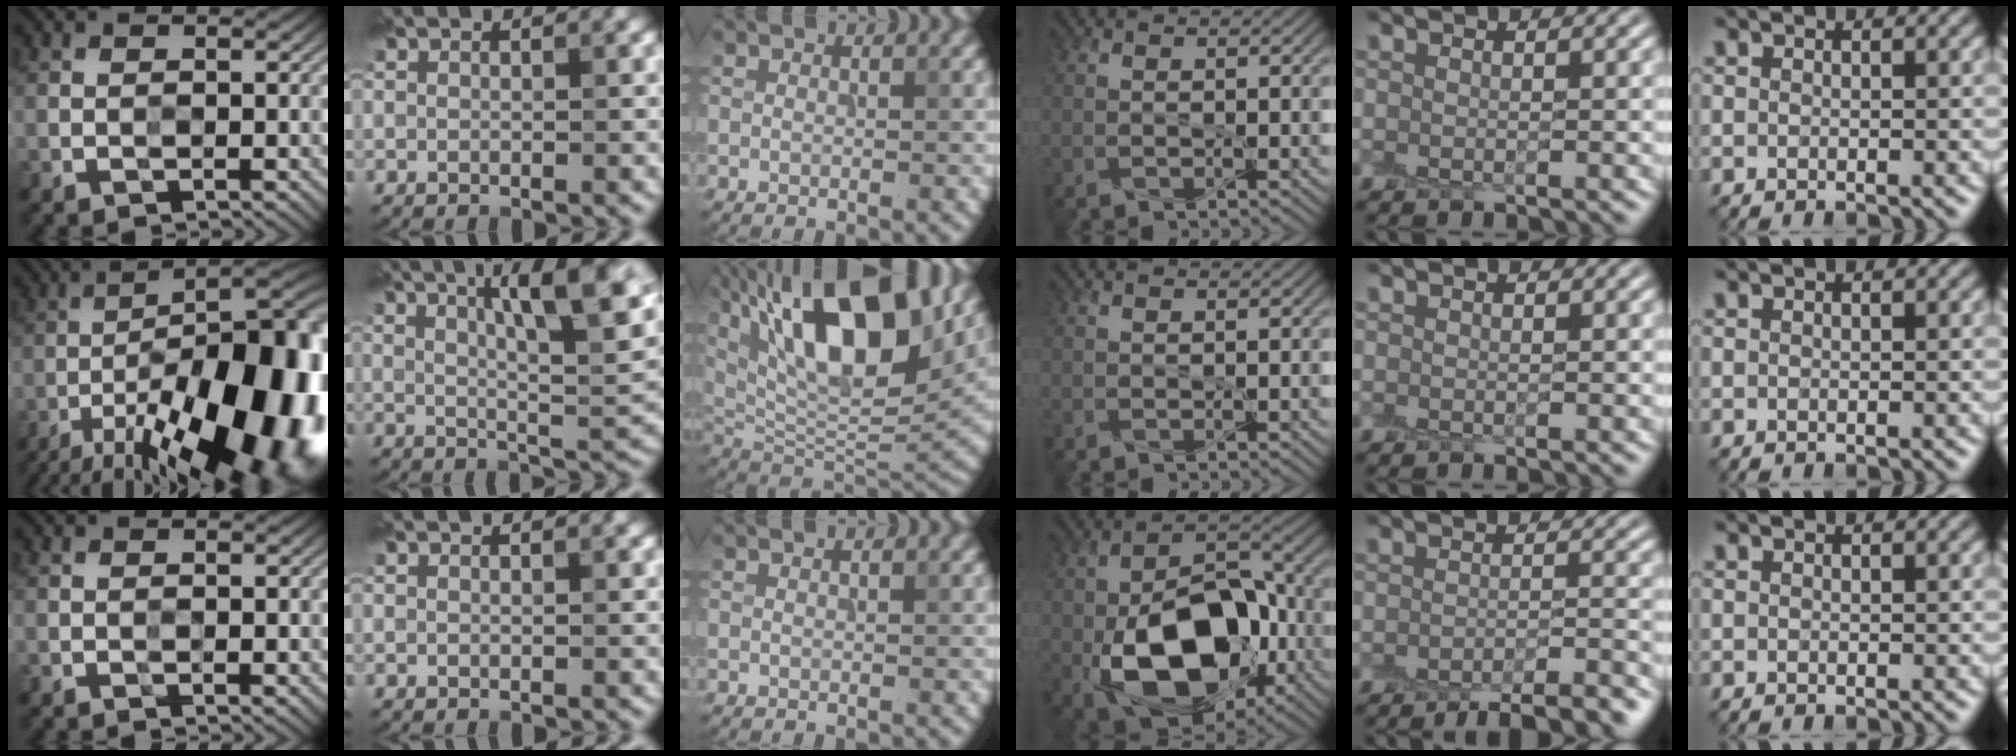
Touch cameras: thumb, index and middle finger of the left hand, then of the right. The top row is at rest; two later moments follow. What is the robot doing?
{"motion": "peel", "object": "plastic wrap"}